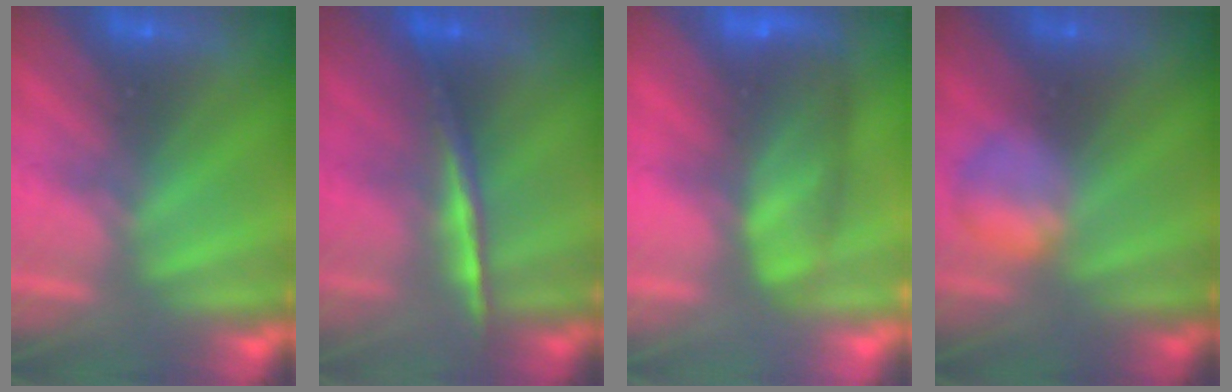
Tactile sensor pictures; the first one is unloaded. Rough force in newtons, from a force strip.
{"total": 1.5}
{"total": 11.8}
{"total": 2.3}